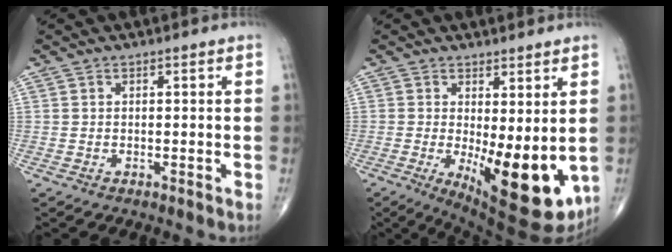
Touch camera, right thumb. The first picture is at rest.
{"total": 14.4, "force": [-1.7, 5.5, 13.2], "torque": [-0.185, -0.034, -0.007]}